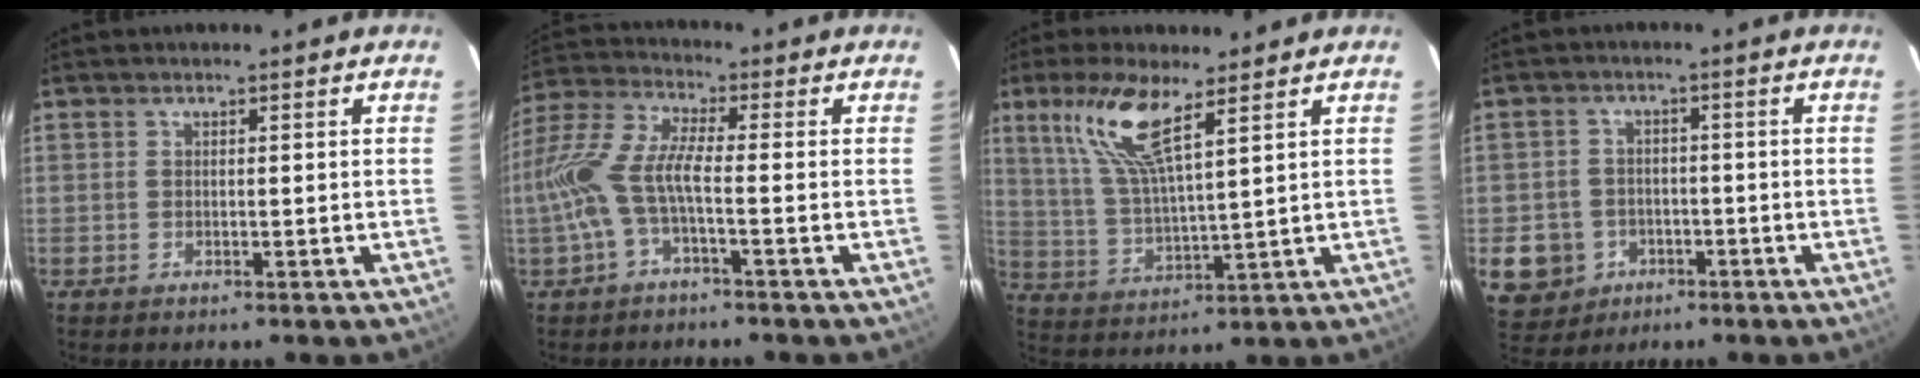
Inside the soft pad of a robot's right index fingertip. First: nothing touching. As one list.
[{"total": 10.9, "force": [-3.0, 2.4, 10.1], "torque": [-0.219, 0.001, -0.062]}, {"total": 11.2, "force": [6.7, 1.9, 8.8], "torque": [-0.183, 0.002, 0.140]}, {"total": 8.6, "force": [-3.2, 7.7, 2.3], "torque": [-0.080, 0.014, -0.038]}]